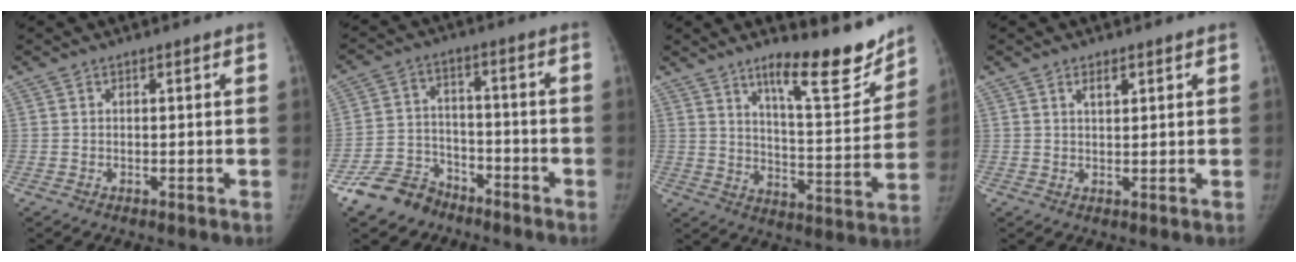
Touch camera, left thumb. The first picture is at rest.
{"total": 9.5, "force": [-7.2, 6.0, 2.0], "torque": [-0.019, 0.050, -0.135]}
{"total": 16.2, "force": [12.1, 3.8, 10.0], "torque": [-0.104, -0.090, 0.190]}
{"total": 2.2, "force": [1.3, 0.9, 1.6], "torque": [-0.024, -0.006, 0.022]}